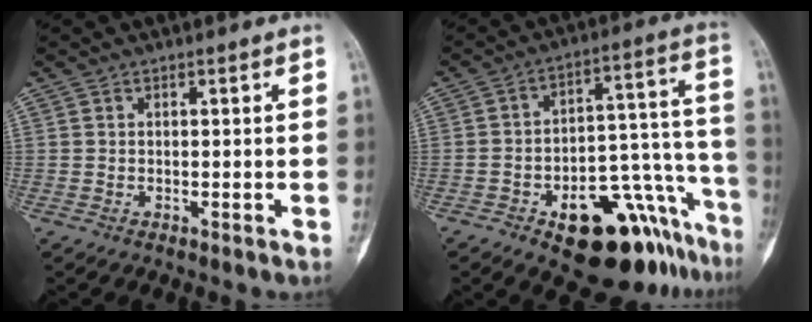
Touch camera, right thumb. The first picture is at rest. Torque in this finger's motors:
{"motor_torque": [2.71, 1.23, 1.36, -1.41, 0.28]}